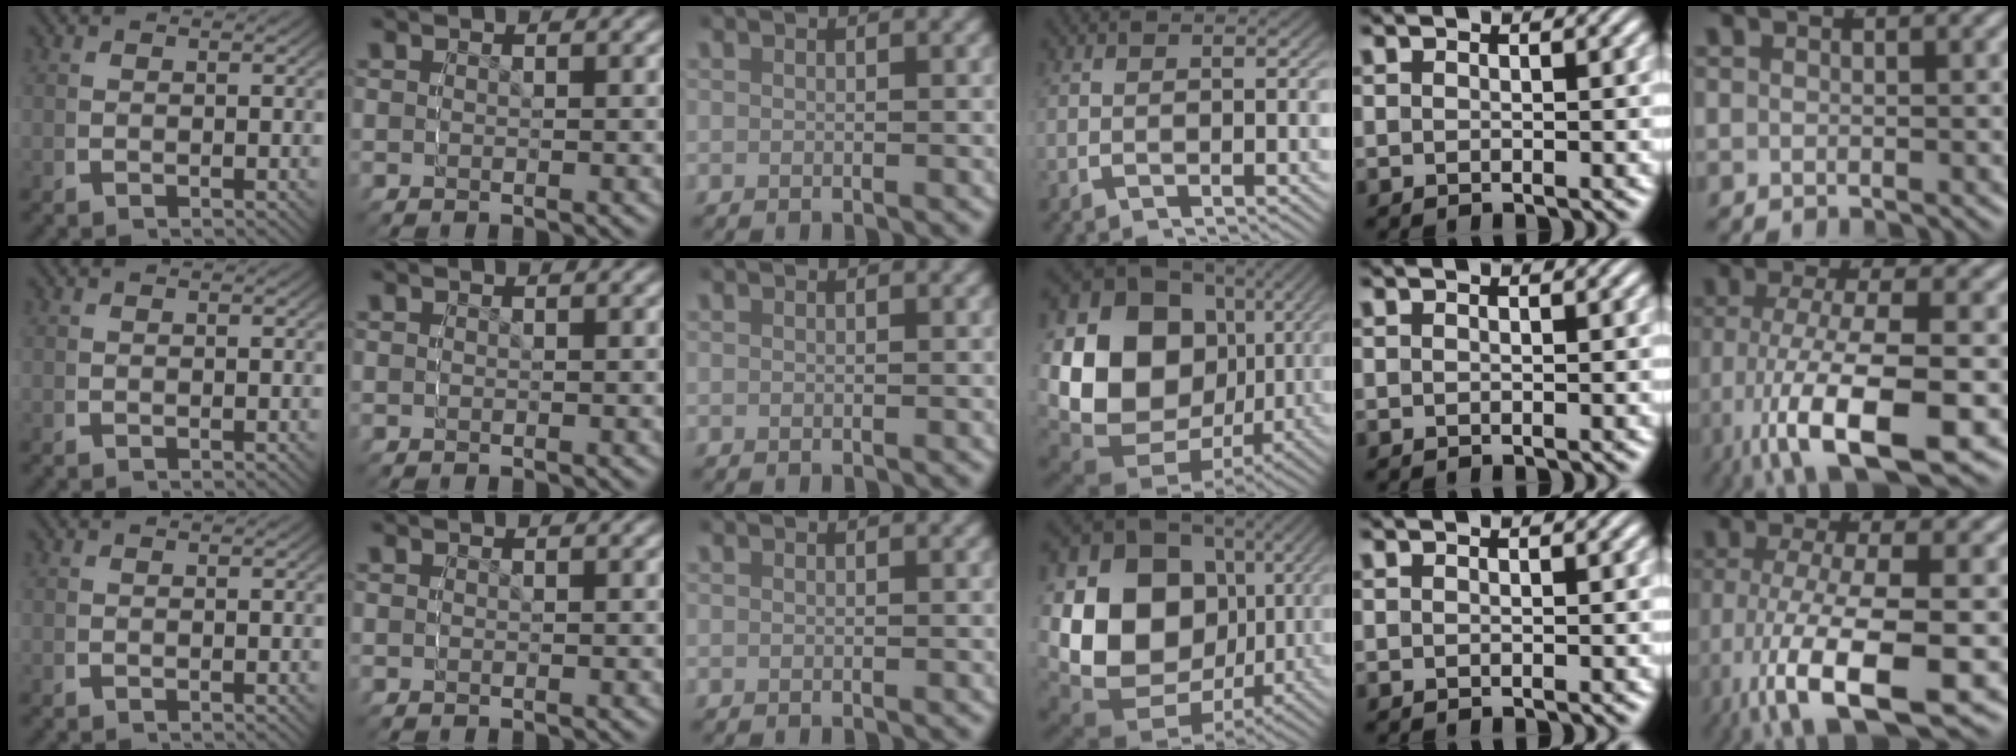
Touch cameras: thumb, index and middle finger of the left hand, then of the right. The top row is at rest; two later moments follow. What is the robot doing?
{"motion": "grasp_and_lifting", "object": "cloth"}